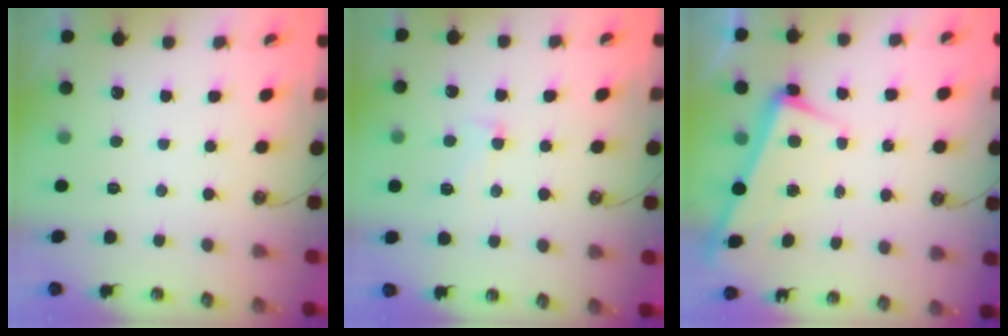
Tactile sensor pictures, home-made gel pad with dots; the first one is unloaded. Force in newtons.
{"total": 3.1, "press": 2.8, "slide": 1.2}
{"total": 2.6, "press": 2.4, "slide": 0.9}